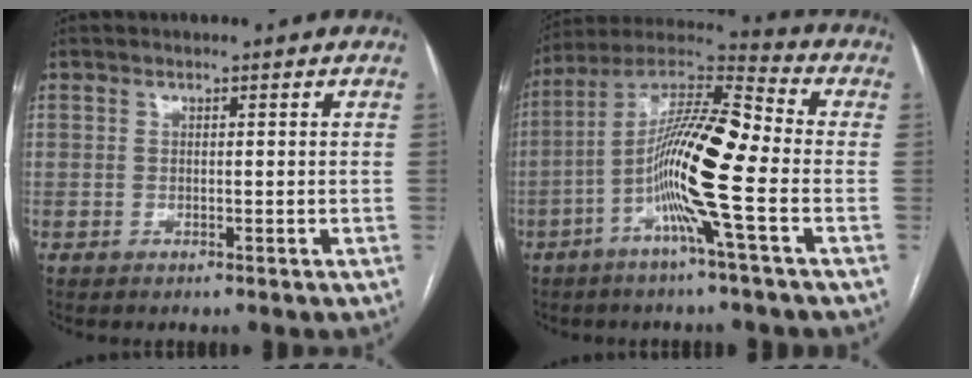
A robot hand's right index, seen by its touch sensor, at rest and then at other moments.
{"total": 15.1, "force": [-3.6, 0.2, 14.6], "torque": [-0.273, 0.011, -0.080]}